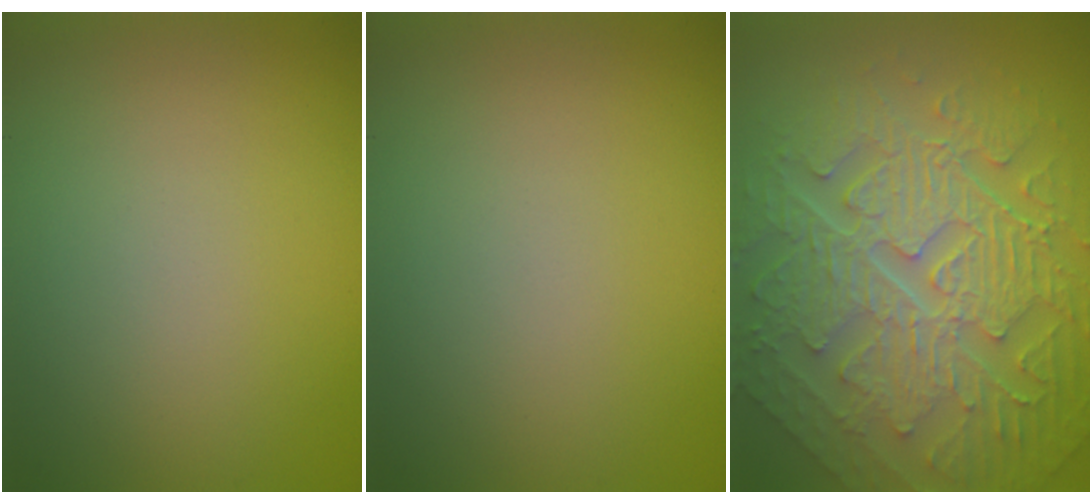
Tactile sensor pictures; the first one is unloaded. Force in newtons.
{"total": 0.0}
{"total": 10.5, "press": 7.2, "slide": 7.7}